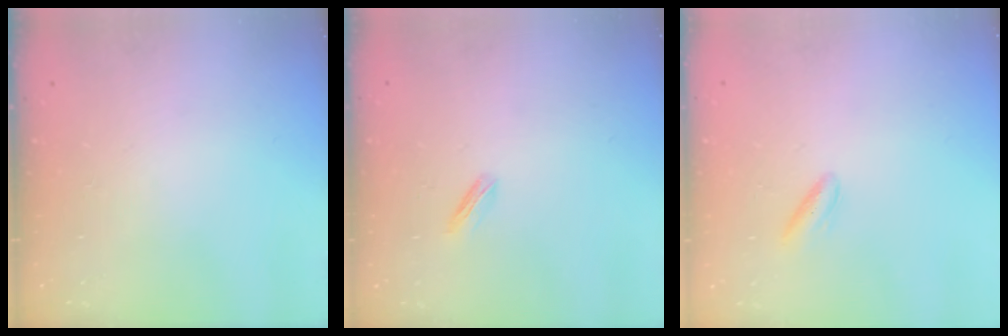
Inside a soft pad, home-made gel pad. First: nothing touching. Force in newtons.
{"total": 2.2, "press": 2.2, "slide": 0.5}
{"total": 2.9, "press": 2.8, "slide": 0.9}